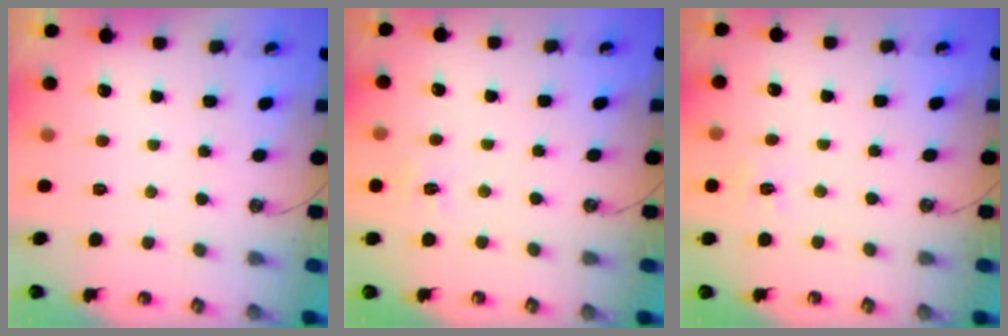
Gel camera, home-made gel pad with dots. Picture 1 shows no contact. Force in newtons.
{"total": 6.5, "press": 6.5, "slide": 0.6}
{"total": 6.5, "press": 6.5, "slide": 0.6}